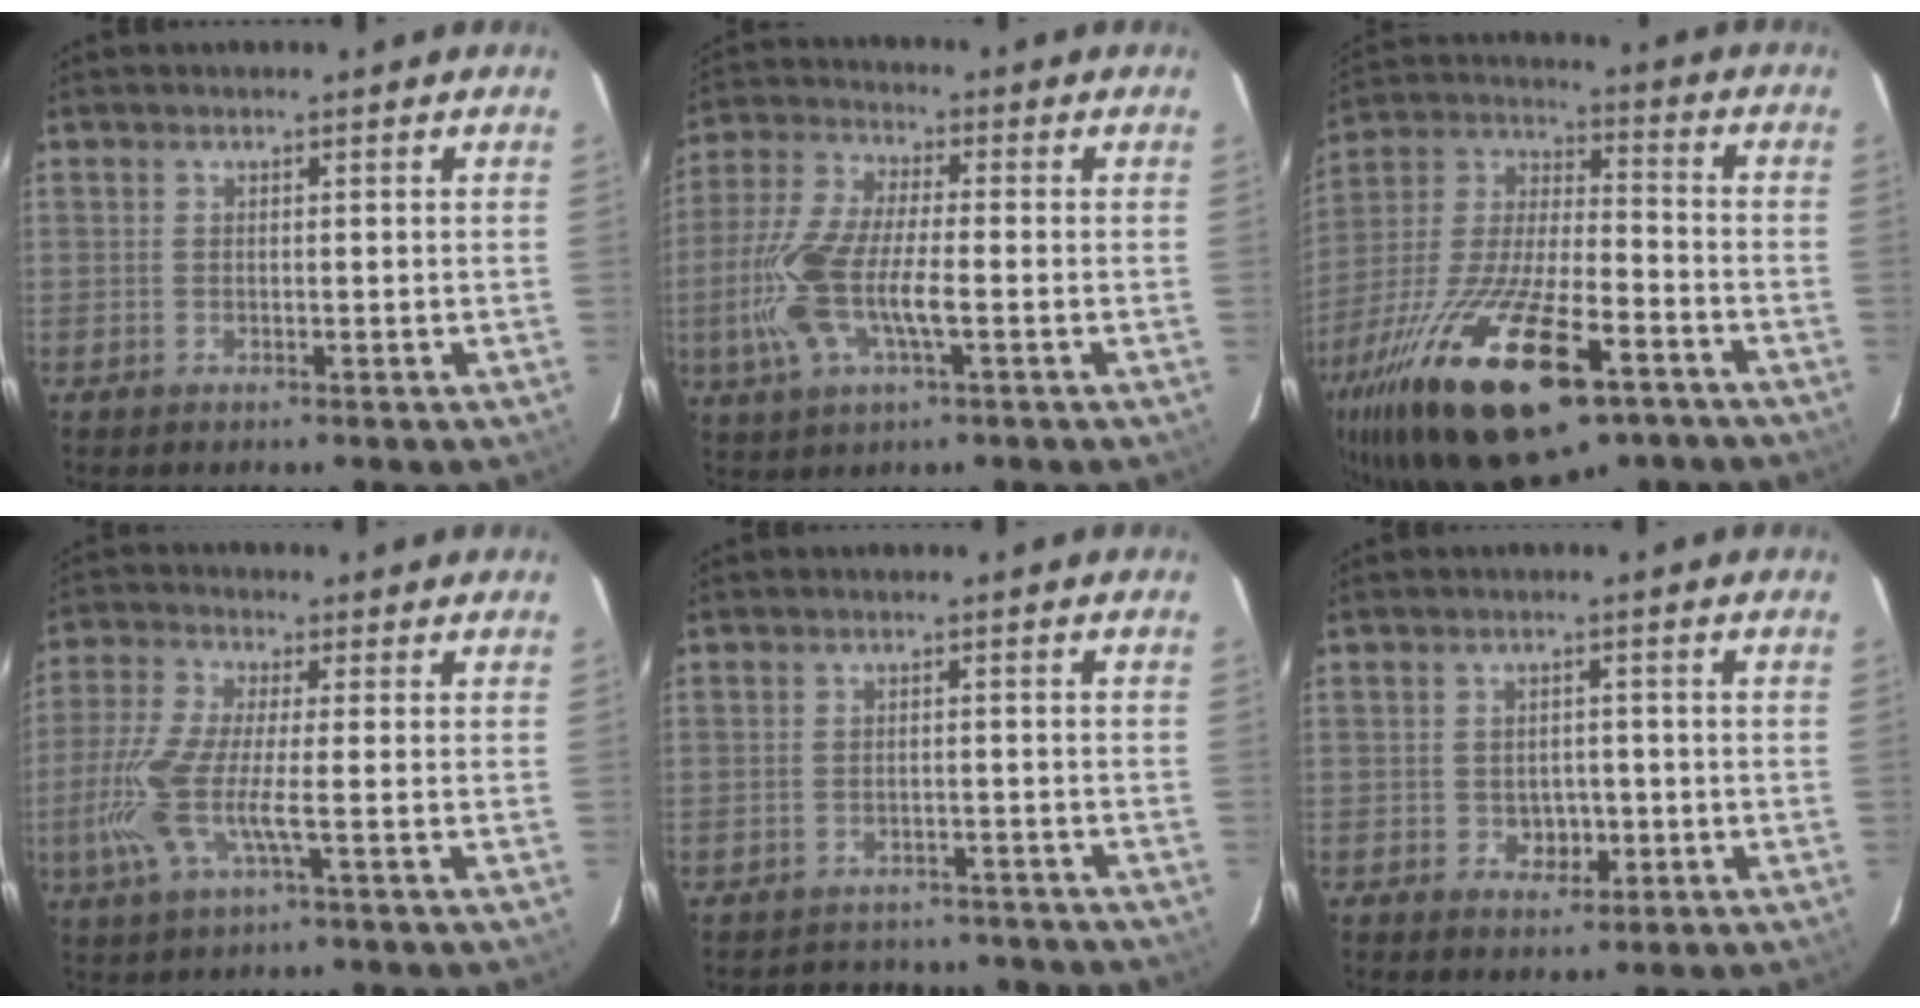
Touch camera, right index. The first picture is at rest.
{"total": 13.7, "force": [-3.0, 4.5, 12.6], "torque": [-0.274, -0.001, -0.061]}
{"total": 28.8, "force": [-16.8, 10.0, 21.1], "torque": [-0.419, -0.046, -0.281]}
{"total": 10.0, "force": [-2.5, 1.5, 9.6], "torque": [-0.217, -0.006, -0.048]}
{"total": 12.0, "force": [-10.6, 4.8, 3.1], "torque": [-0.063, 0.016, -0.125]}
{"total": 3.8, "force": [-1.2, 3.2, 1.6], "torque": [-0.031, 0.007, -0.006]}